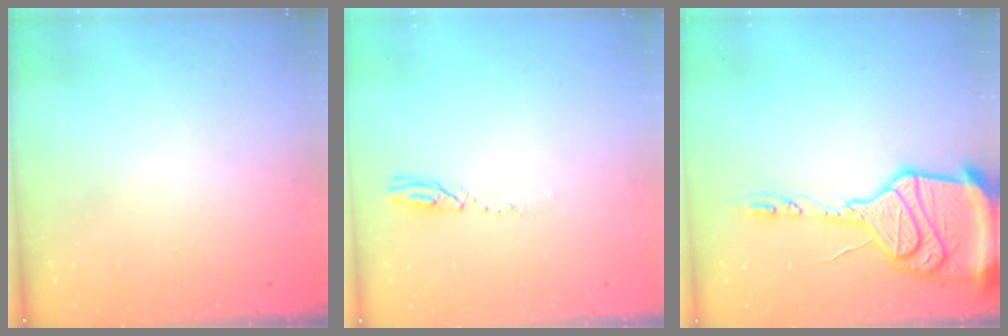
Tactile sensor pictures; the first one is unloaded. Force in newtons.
{"total": 4.1, "press": 4.1, "slide": 0.4}
{"total": 23.1, "press": 22.5, "slide": 4.9}